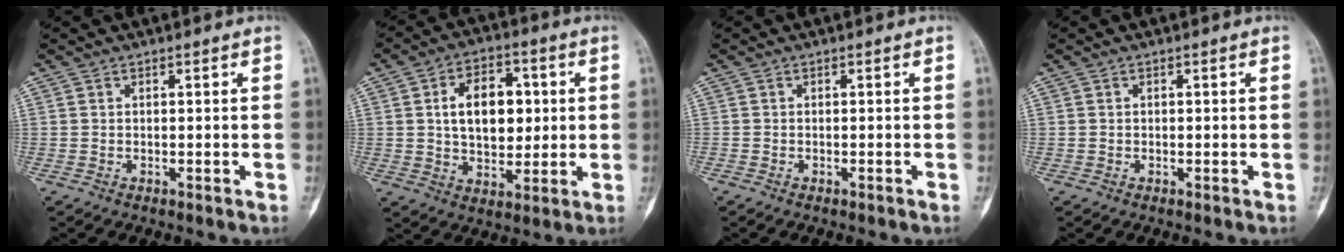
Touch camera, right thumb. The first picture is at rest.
{"total": 12.7, "force": [2.1, 8.2, 9.5], "torque": [-0.113, 0.005, 0.036]}
{"total": 0.0}
{"total": 0.0}